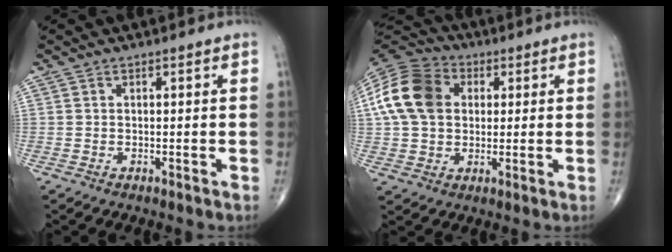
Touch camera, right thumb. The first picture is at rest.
{"total": 15.5, "force": [2.9, 11.8, 9.7], "torque": [-0.181, 0.018, 0.043]}